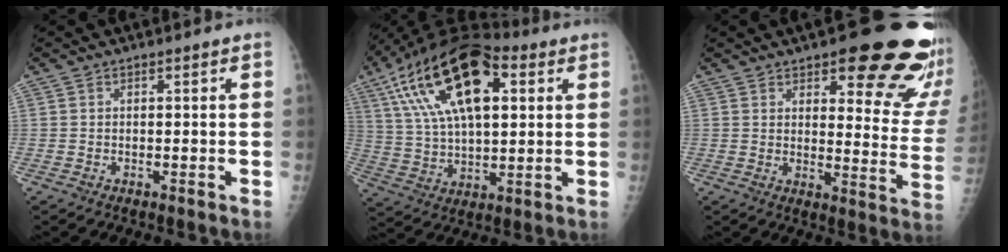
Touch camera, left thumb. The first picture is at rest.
{"total": 22.6, "force": [8.1, 11.1, 17.9], "torque": [-0.310, 0.005, 0.141]}
{"total": 21.5, "force": [13.7, 6.9, 15.1], "torque": [-0.140, -0.076, 0.163]}